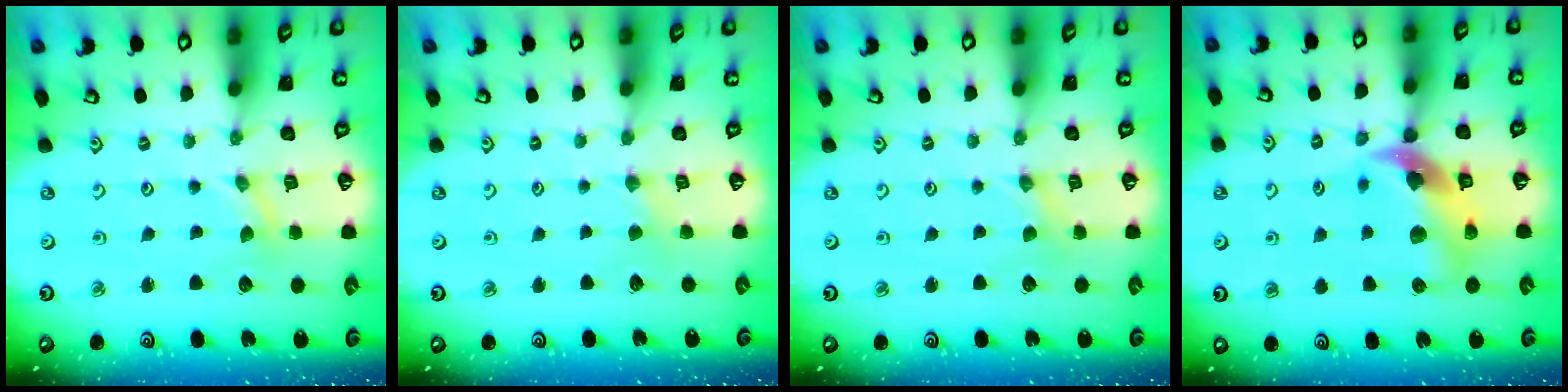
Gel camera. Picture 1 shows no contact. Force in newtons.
{"total": 1.4, "press": 1.4, "slide": 0.3}
{"total": 0.0}
{"total": 12.4, "press": 12.3, "slide": 2.0}